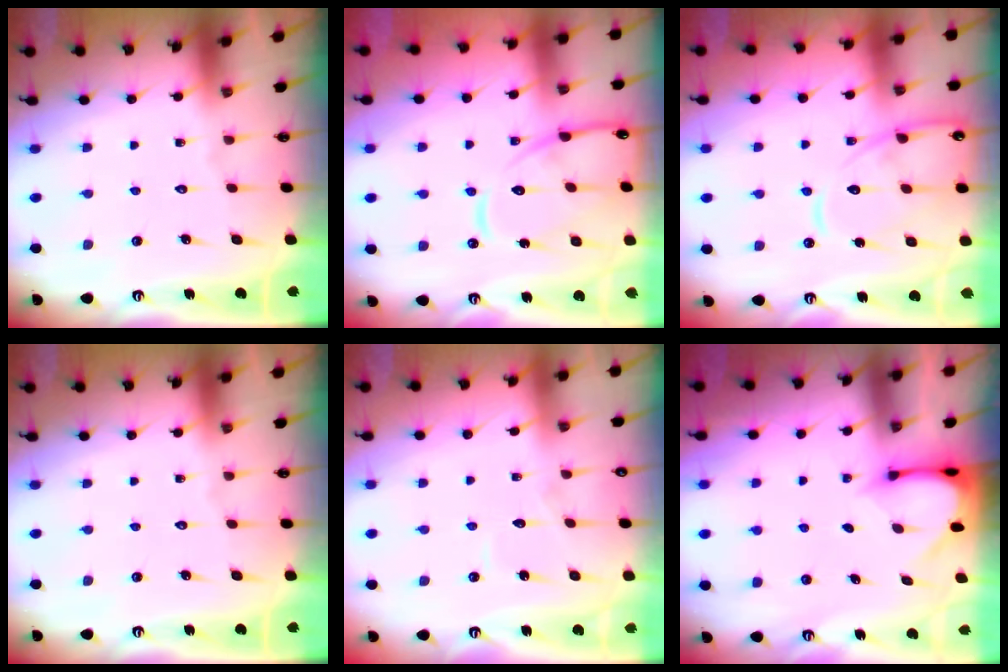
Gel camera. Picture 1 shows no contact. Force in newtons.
{"total": 14.4, "press": 14.3, "slide": 1.4}
{"total": 14.0, "press": 14.0, "slide": 1.3}
{"total": 0.0}
{"total": 4.5, "press": 4.5, "slide": 0.4}
{"total": 3.0, "press": 3.0, "slide": 0.4}